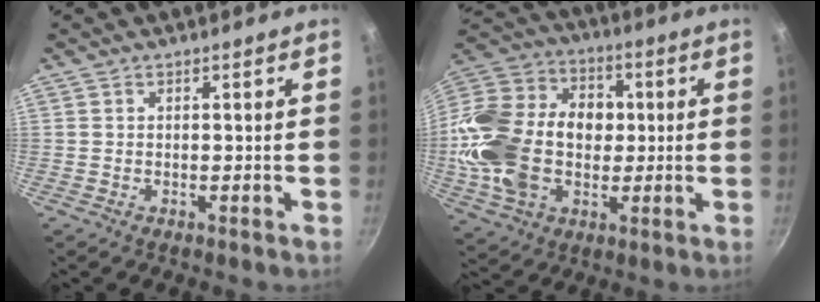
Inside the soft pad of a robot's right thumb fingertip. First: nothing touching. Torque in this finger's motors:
{"motor_torque": [2.49, 2.52, 0.28, -0.16, 0.30]}